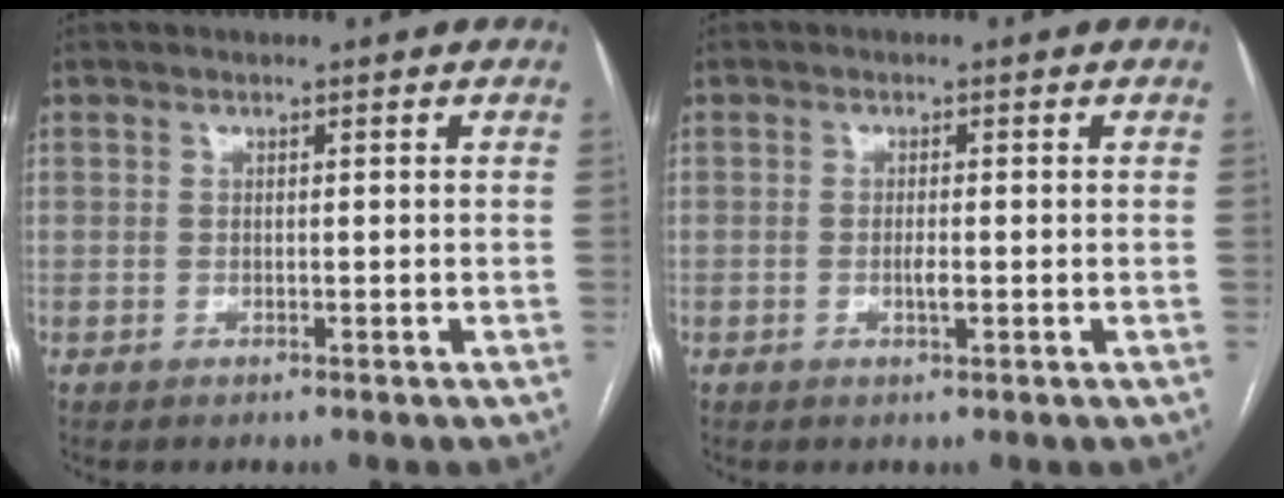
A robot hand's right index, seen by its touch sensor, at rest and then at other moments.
{"total": 1.7, "force": [-0.4, 0.3, 1.6], "torque": [-0.032, -0.002, -0.006]}